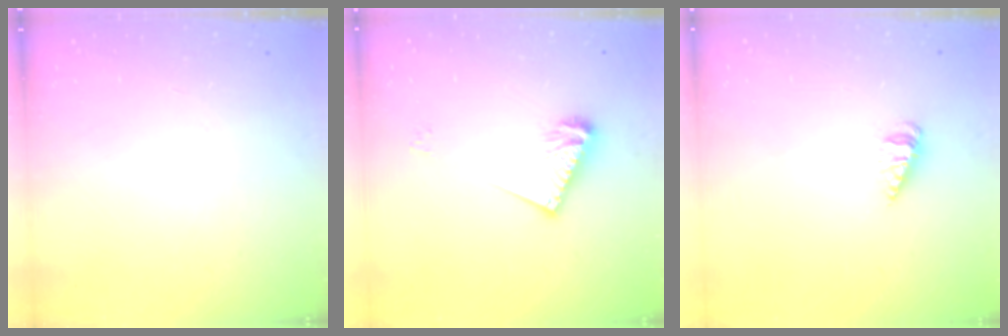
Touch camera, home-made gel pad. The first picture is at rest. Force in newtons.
{"total": 9.4, "press": 9.4, "slide": 0.4}
{"total": 2.8, "press": 2.8, "slide": 0.2}